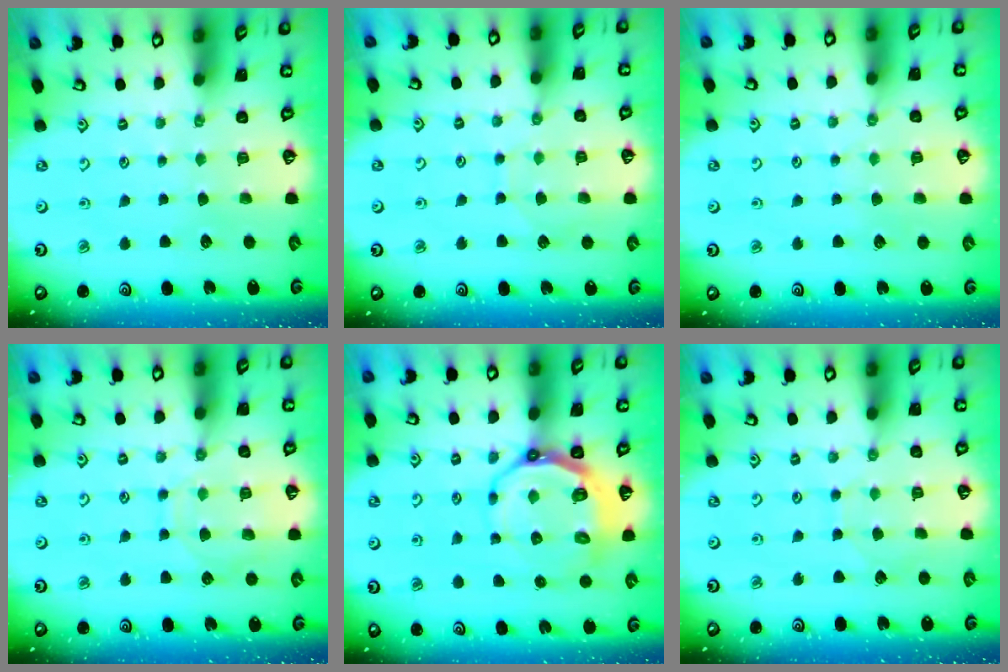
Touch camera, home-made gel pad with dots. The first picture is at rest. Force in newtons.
{"total": 6.1, "press": 6.1, "slide": 0.6}
{"total": 2.8, "press": 2.8, "slide": 0.5}
{"total": 10.0, "press": 9.9, "slide": 1.0}
{"total": 10.0, "press": 9.2, "slide": 3.8}
{"total": 4.9, "press": 4.9, "slide": 0.2}